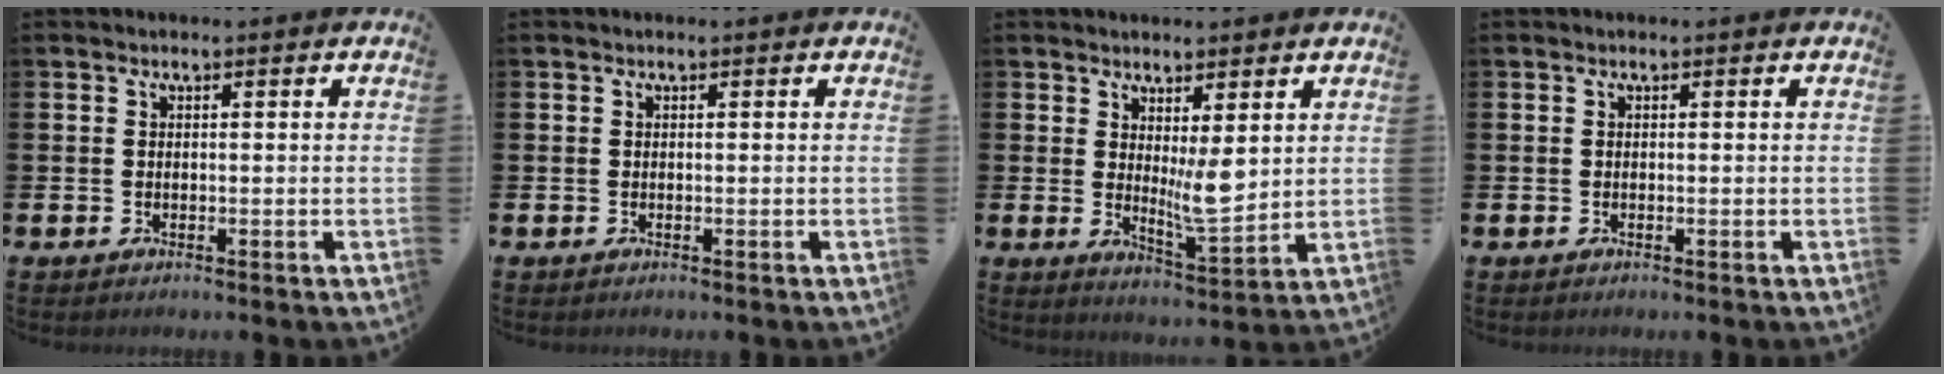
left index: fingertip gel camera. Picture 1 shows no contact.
{"total": 0.0}
{"total": 5.2, "force": [2.3, 1.6, 4.4], "torque": [-0.054, -0.034, 0.035]}
{"total": 0.0}